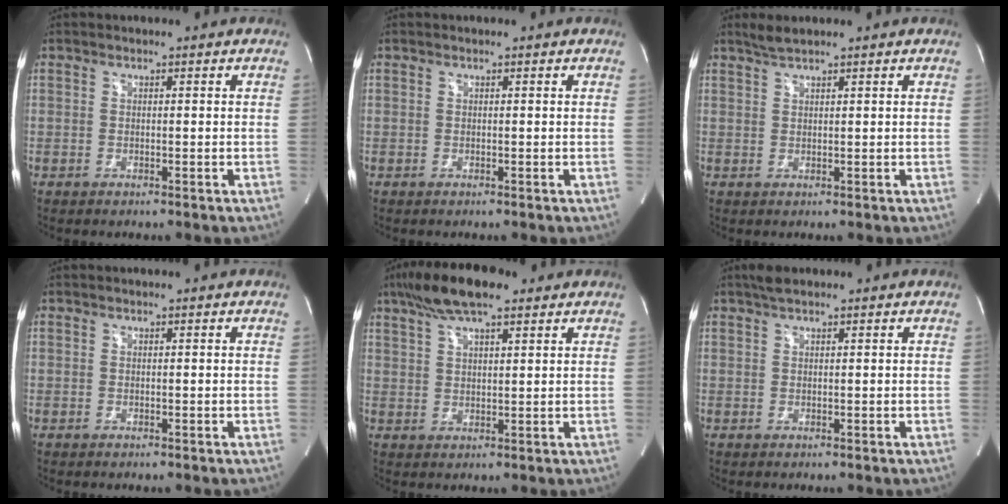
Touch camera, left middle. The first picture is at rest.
{"total": 0.0}
{"total": 1.9, "force": [1.7, -0.1, 0.8], "torque": [-0.020, 0.007, 0.036]}
{"total": 0.0}
{"total": 9.9, "force": [6.9, 2.4, 6.8], "torque": [-0.128, 0.025, 0.119]}
{"total": 2.1, "force": [1.6, 0.5, 1.2], "torque": [-0.024, 0.015, 0.029]}